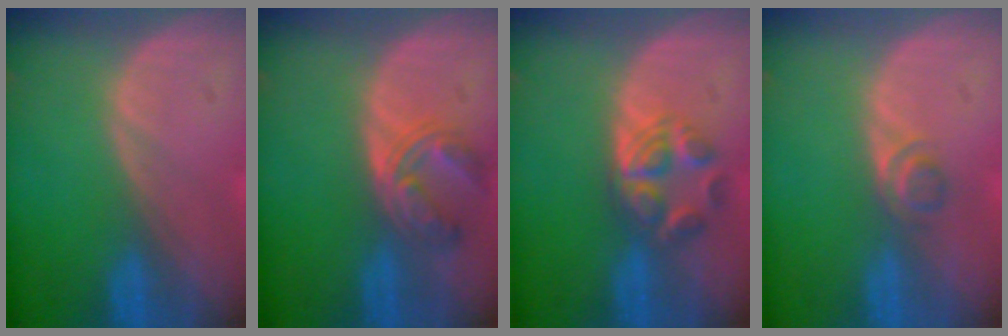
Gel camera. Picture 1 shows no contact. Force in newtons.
{"total": 5.4, "press": 5.3, "slide": 1.4}
{"total": 5.9, "press": 5.1, "slide": 3.1}
{"total": 2.2, "press": 2.0, "slide": 0.9}